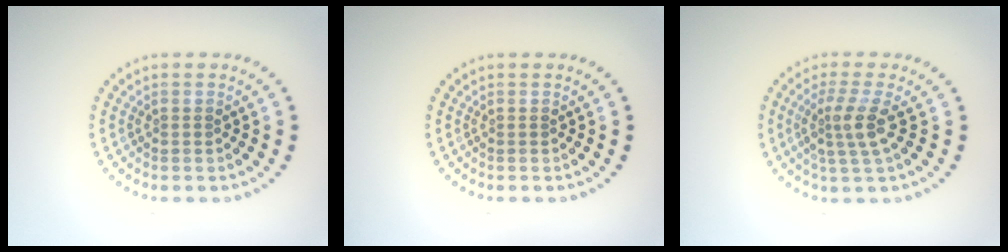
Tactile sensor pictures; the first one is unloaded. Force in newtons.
{"total": 0.0}
{"total": 3.0, "press": 2.3, "slide": 1.8}